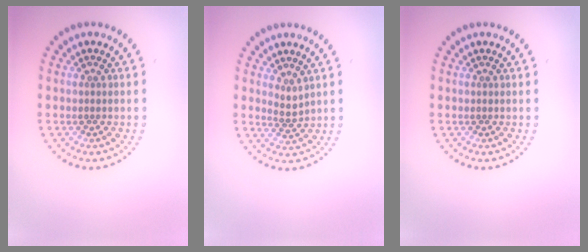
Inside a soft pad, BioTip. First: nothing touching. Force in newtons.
{"total": 1.4, "press": 0.9, "slide": 1.0}
{"total": 0.0}